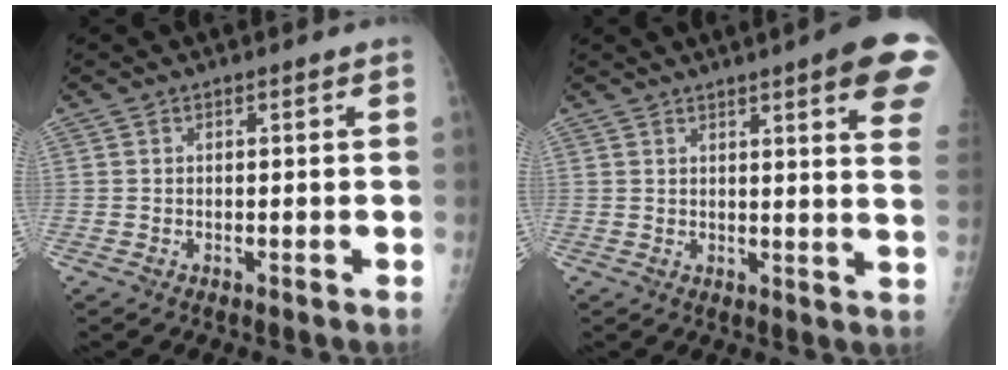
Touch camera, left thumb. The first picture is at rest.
{"total": 13.7, "force": [7.6, 2.0, 11.2], "torque": [-0.117, -0.027, 0.079]}